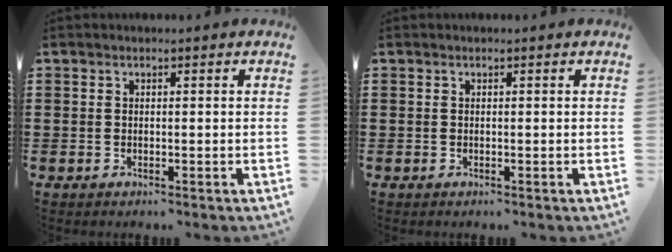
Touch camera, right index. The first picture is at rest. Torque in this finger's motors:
{"motor_torque": [0.07, 0.02, 0.00, 0.00]}